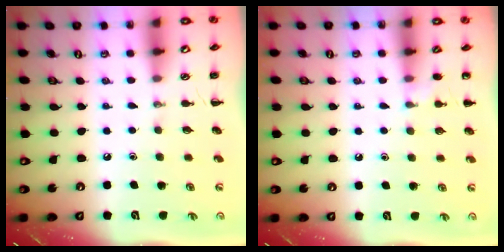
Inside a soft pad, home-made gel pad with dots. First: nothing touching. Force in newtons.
{"total": 5.5, "press": 5.3, "slide": 1.6}